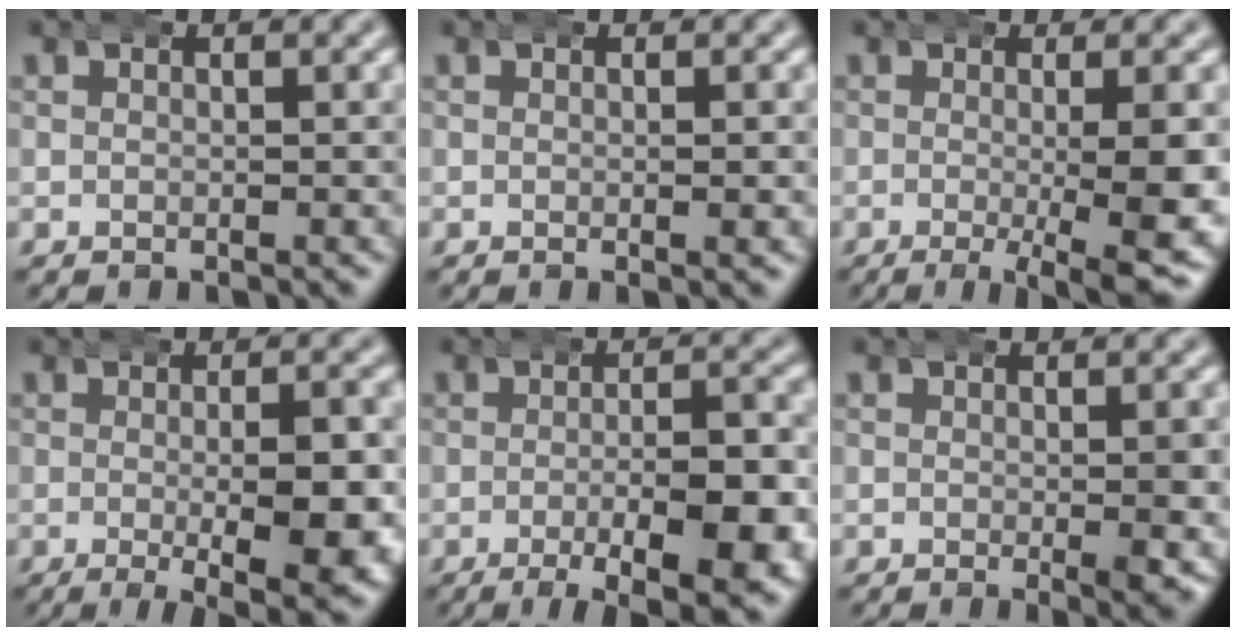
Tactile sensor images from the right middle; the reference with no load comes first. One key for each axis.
{"total": 0.7, "fx": 0.1, "fy": 0.1, "fz": 0.7, "tx": -0.010, "ty": 0.004, "tz": 0.000}
{"total": 8.5, "fx": -3.8, "fy": 2.0, "fz": 7.4, "tx": -0.099, "ty": -0.020, "tz": -0.051}
{"total": 9.0, "fx": -3.1, "fy": 2.9, "fz": 8.0, "tx": -0.109, "ty": -0.018, "tz": -0.039}
{"total": 10.3, "fx": -5.0, "fy": 3.4, "fz": 8.4, "tx": -0.106, "ty": -0.023, "tz": -0.065}
{"total": 2.5, "fx": -0.3, "fy": 0.5, "fz": 2.4, "tx": -0.035, "ty": -0.005, "tz": -0.005}